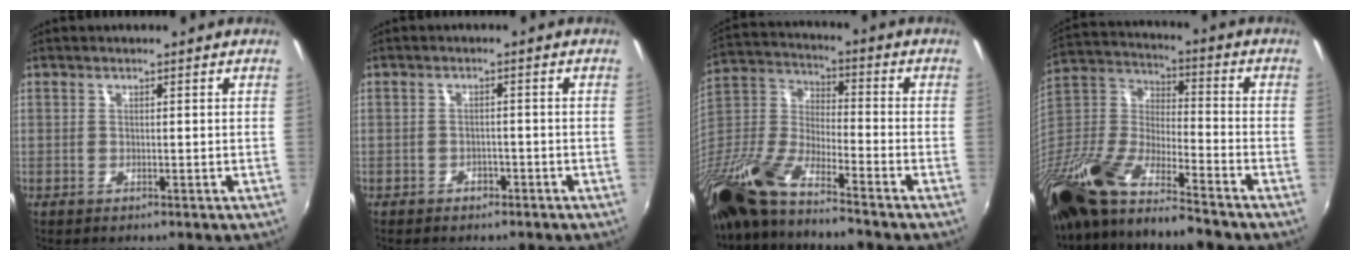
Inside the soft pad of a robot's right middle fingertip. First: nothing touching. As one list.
[{"total": 2.5, "force": [-2.0, 1.5, 0.6], "torque": [-0.016, -0.002, -0.026]}, {"total": 16.8, "force": [-12.6, 3.2, 10.6], "torque": [-0.229, -0.027, -0.257]}, {"total": 20.8, "force": [-15.0, 5.2, 13.4], "torque": [-0.279, -0.038, -0.286]}]